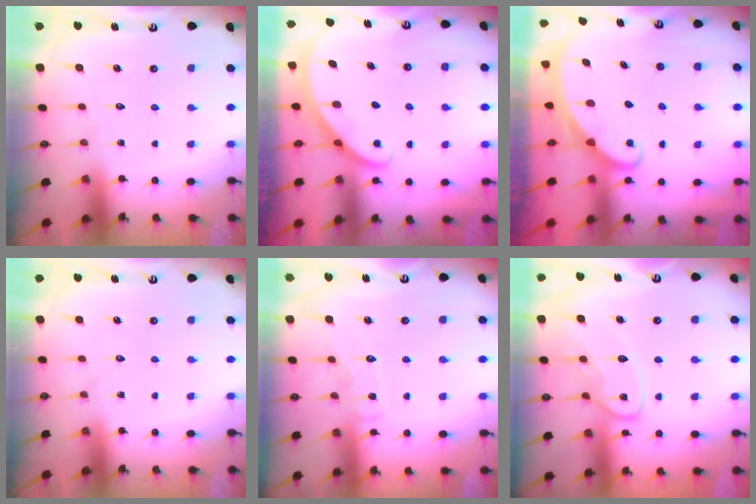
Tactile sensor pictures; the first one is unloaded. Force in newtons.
{"total": 3.4, "press": 3.4, "slide": 0.4}
{"total": 1.8, "press": 1.8, "slide": 0.1}
{"total": 0.0}
{"total": 6.2, "press": 6.2, "slide": 0.6}
{"total": 11.9, "press": 11.9, "slide": 1.1}